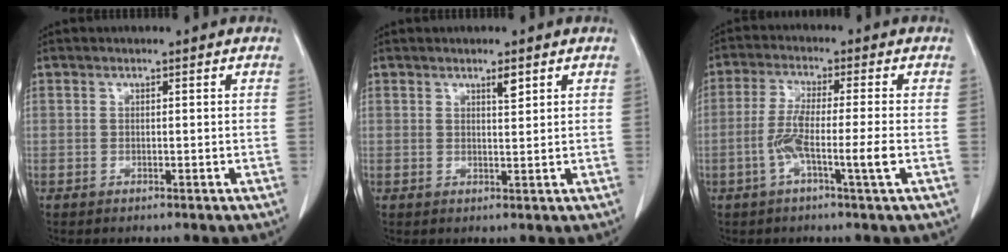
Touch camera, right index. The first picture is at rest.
{"total": 1.6, "force": [1.1, 0.2, 1.2], "torque": [-0.023, -0.004, 0.019]}
{"total": 7.1, "force": [-2.2, -0.4, 6.7], "torque": [-0.130, -0.004, -0.044]}